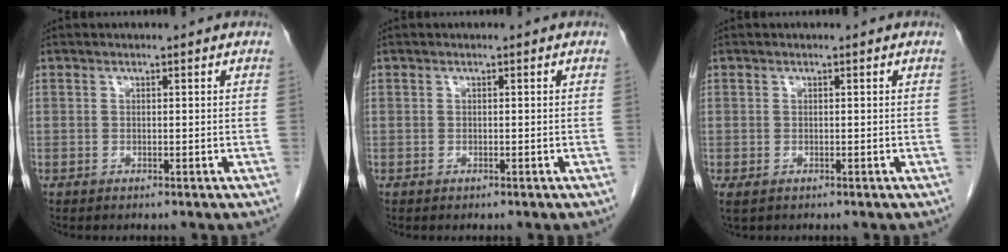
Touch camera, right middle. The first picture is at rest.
{"total": 0.0}
{"total": 1.5, "force": [-0.7, 0.9, 1.0], "torque": [-0.020, -0.004, -0.006]}